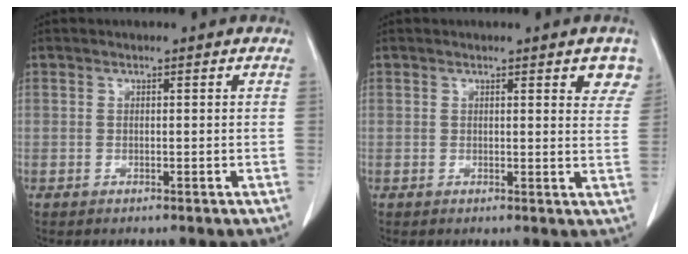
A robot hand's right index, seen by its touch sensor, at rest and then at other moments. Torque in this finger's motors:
{"motor_torque": [0.09, 0.13, 0.03, 0.00]}